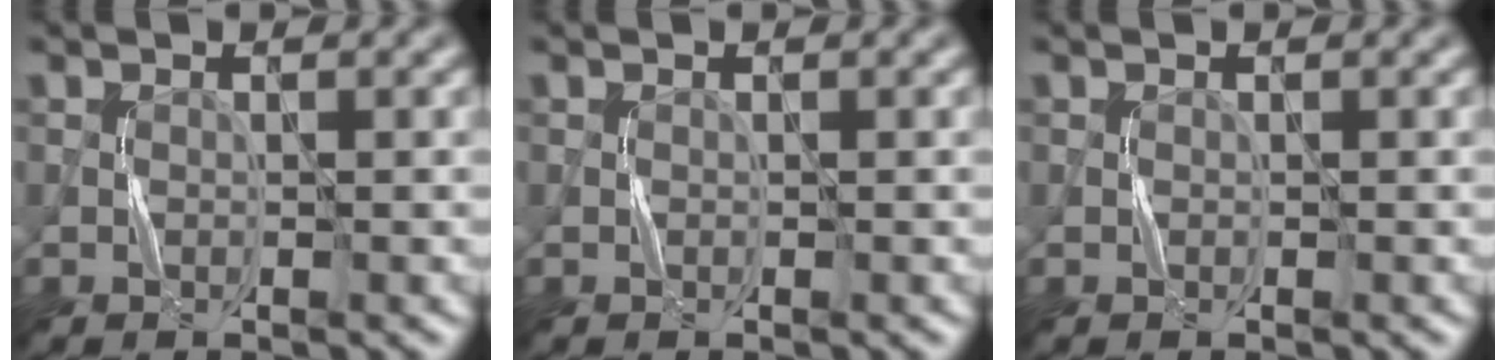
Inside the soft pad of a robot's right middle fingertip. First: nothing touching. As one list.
[{"total": 0.0}, {"total": 0.0}]